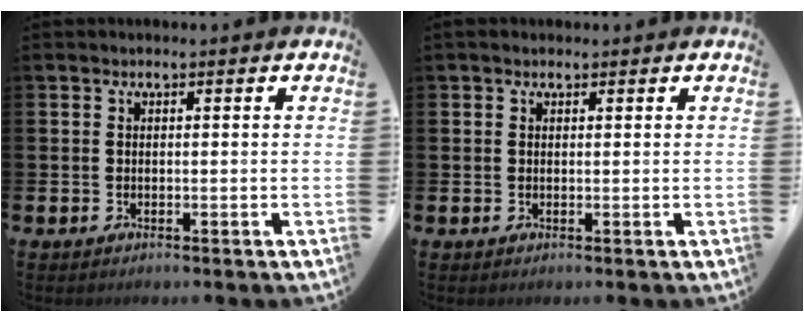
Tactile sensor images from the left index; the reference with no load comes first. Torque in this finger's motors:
{"motor_torque": [0.52, -0.93, 0.12, 0.01]}